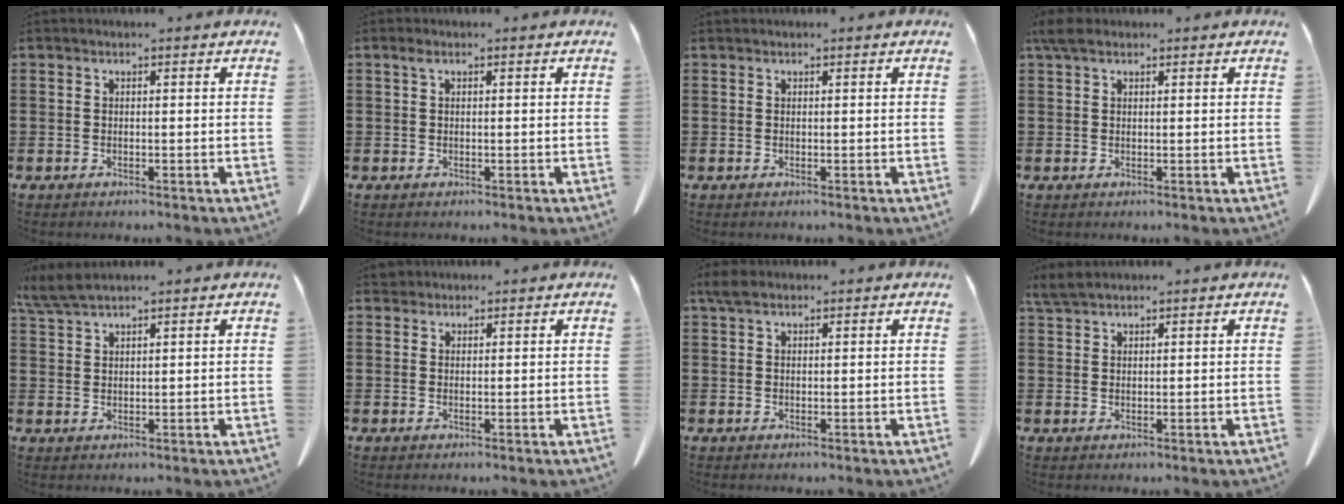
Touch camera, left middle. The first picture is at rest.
{"total": 0.9, "force": [0.3, 0.5, 0.7], "torque": [-0.017, 0.004, 0.005]}
{"total": 0.0}
{"total": 2.5, "force": [1.5, 1.2, 1.6], "torque": [-0.037, 0.007, 0.028]}
{"total": 3.7, "force": [3.0, 0.3, 2.1], "torque": [-0.050, -0.003, 0.057]}
{"total": 1.3, "force": [1.2, 0.5, 0.1], "torque": [-0.007, 0.002, 0.024]}
{"total": 2.2, "force": [1.6, 1.0, 1.2], "torque": [-0.029, 0.006, 0.030]}
{"total": 2.6, "force": [2.3, 0.5, 1.2], "torque": [-0.031, 0.003, 0.044]}